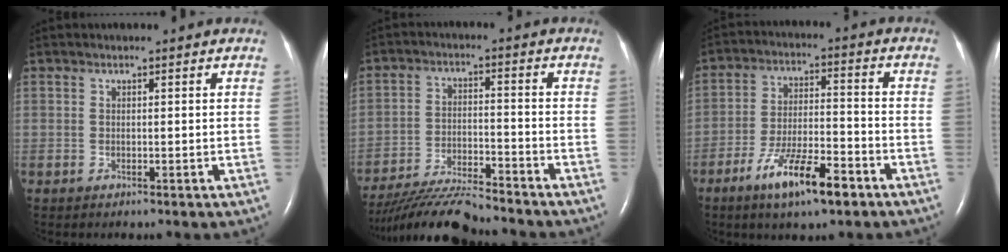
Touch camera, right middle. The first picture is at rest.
{"total": 12.1, "force": [-11.4, 0.1, 4.0], "torque": [-0.070, -0.013, -0.200]}
{"total": 10.7, "force": [-6.5, 2.2, 8.2], "torque": [-0.146, -0.007, -0.112]}